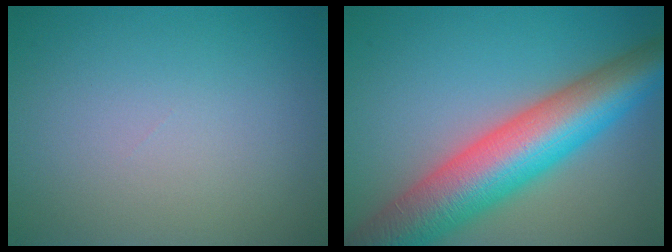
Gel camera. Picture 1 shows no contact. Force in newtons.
{"total": 11.7, "press": 11.7, "slide": 0.6}